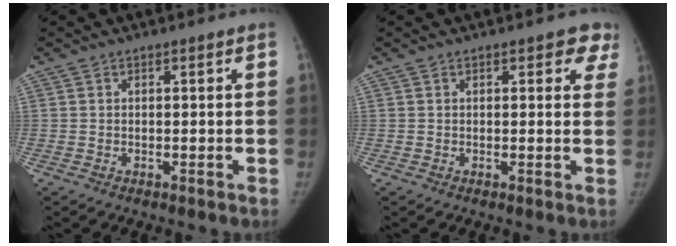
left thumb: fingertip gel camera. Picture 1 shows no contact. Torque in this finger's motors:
{"motor_torque": [0.46, -0.15, 0.67, -0.28, 0.09]}